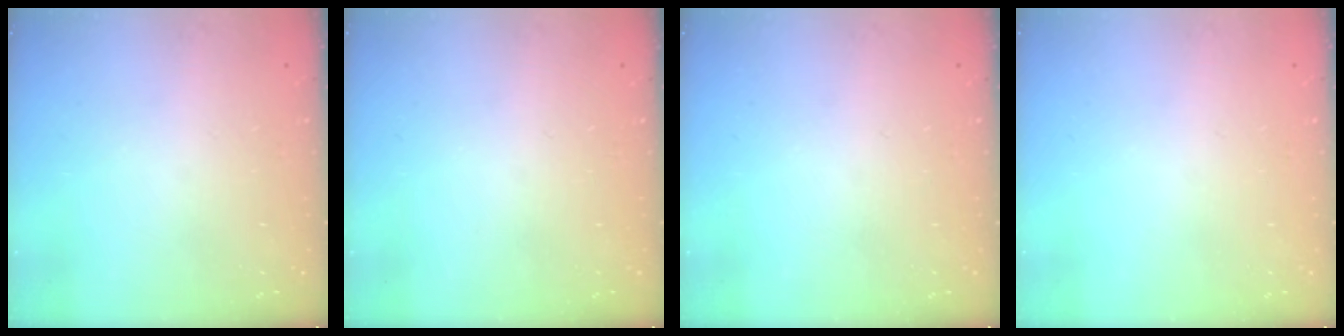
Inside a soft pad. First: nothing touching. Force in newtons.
{"total": 0.0}
{"total": 0.0}
{"total": 0.0}